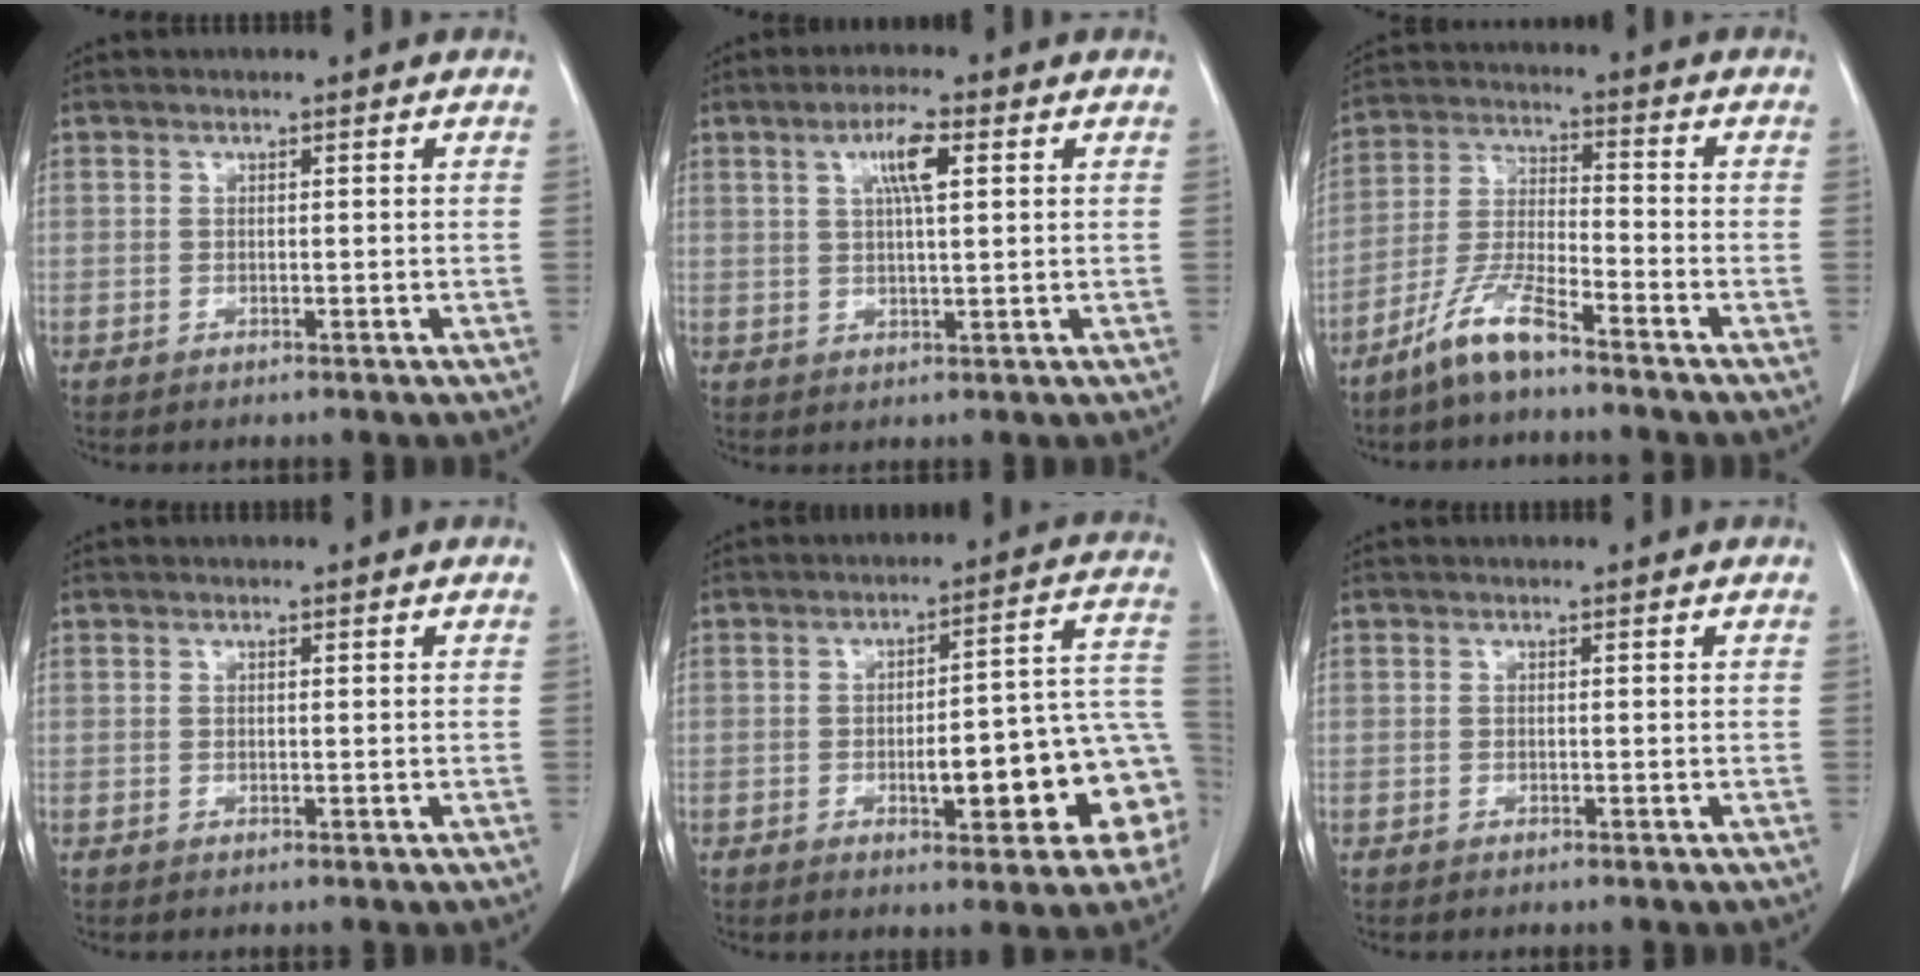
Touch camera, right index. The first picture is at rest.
{"total": 5.4, "force": [2.0, 0.7, 4.9], "torque": [-0.091, 0.003, 0.036]}
{"total": 8.2, "force": [-6.2, 0.9, 5.3], "torque": [-0.119, -0.013, -0.129]}
{"total": 0.0}
{"total": 15.1, "force": [-4.1, 3.4, 14.1], "torque": [-0.128, 0.042, -0.042]}
{"total": 0.0}